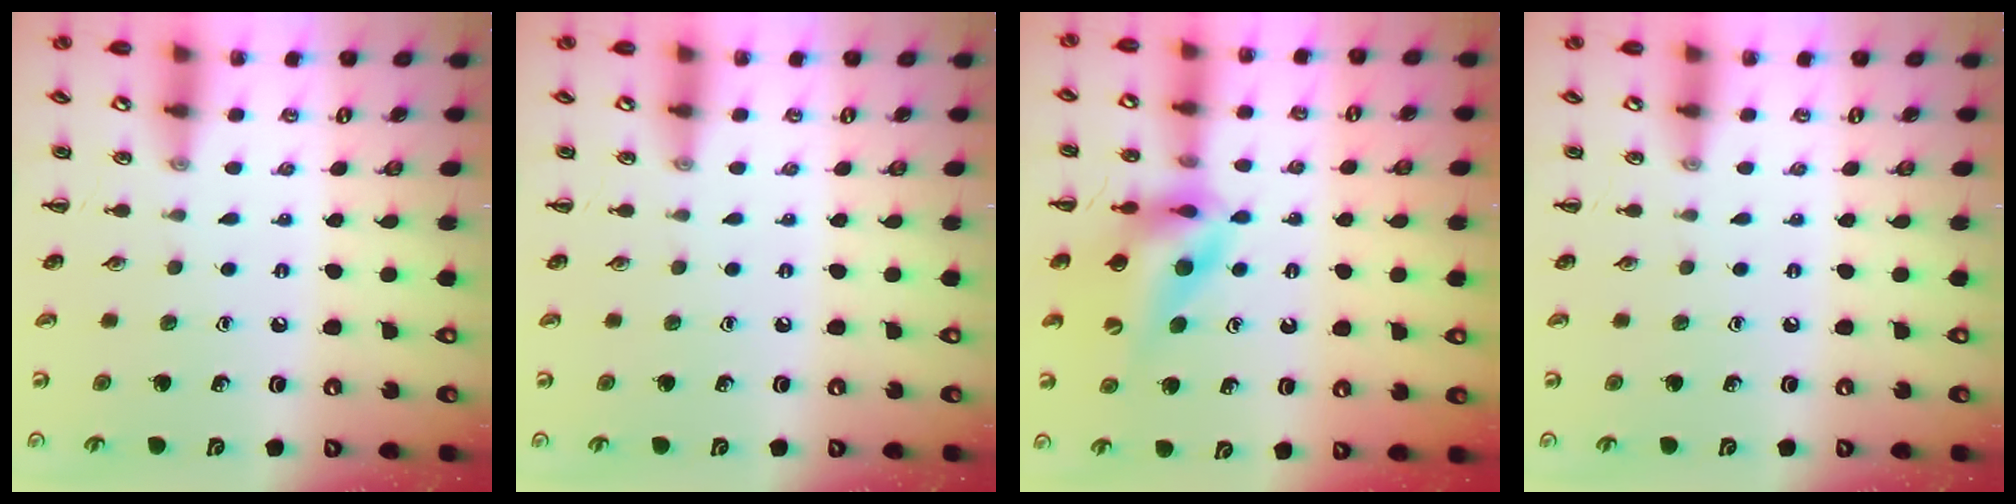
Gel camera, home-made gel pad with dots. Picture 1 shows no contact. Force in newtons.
{"total": 0.0}
{"total": 11.8, "press": 11.2, "slide": 3.7}
{"total": 0.0}